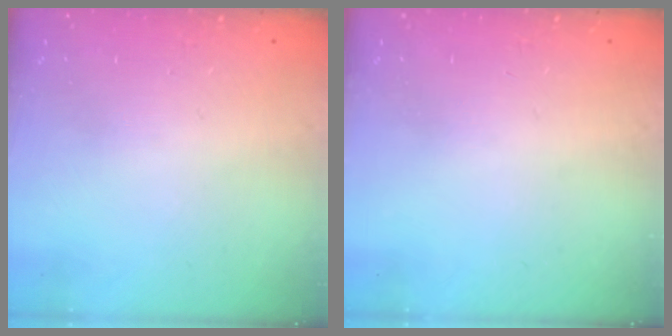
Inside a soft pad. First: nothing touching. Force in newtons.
{"total": 0.0}